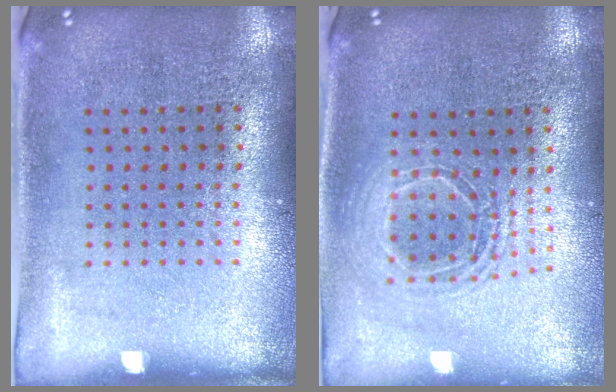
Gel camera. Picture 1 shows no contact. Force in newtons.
{"total": 1.5, "press": 1.3, "slide": 0.8}